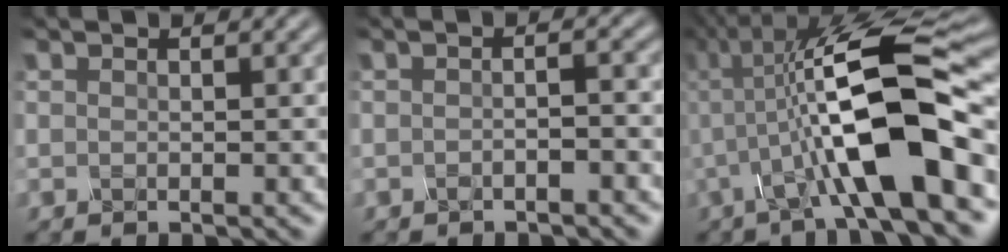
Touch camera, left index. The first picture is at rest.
{"total": 1.4, "force": [-0.8, 0.2, 1.1], "torque": [-0.020, 0.002, -0.018]}
{"total": 12.5, "force": [-1.3, 3.3, 12.0], "torque": [-0.202, 0.016, -0.034]}